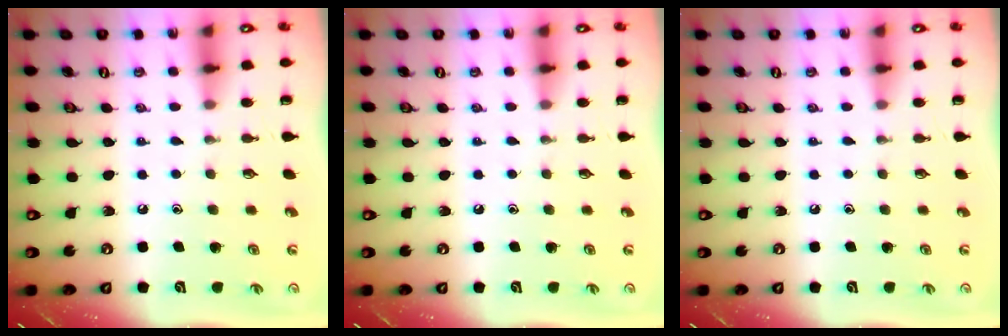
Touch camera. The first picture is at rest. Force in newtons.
{"total": 0.0}
{"total": 0.0}